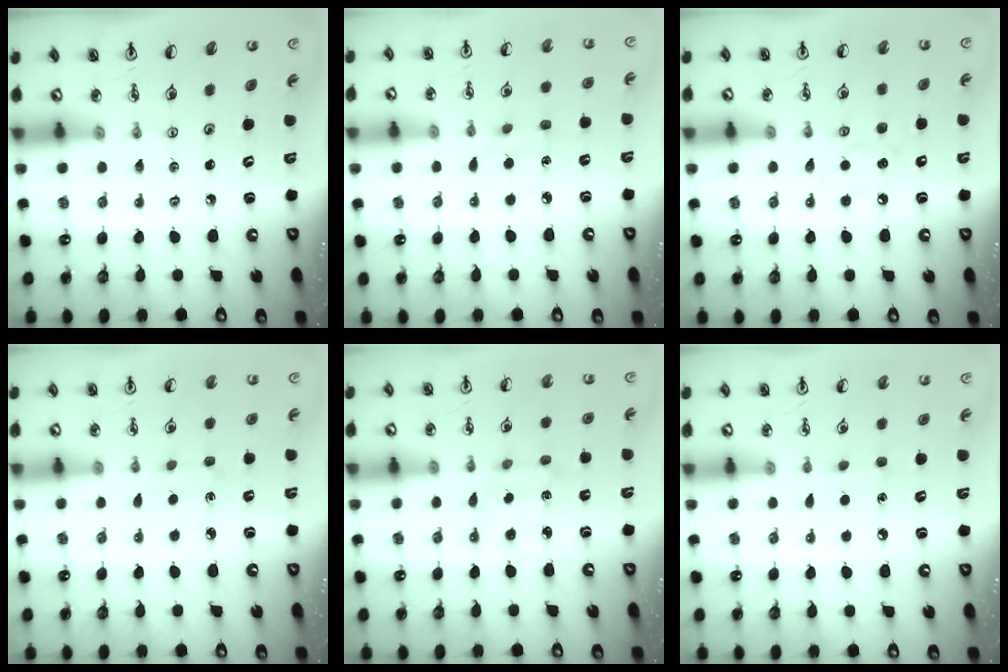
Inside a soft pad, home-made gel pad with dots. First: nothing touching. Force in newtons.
{"total": 4.5, "press": 4.4, "slide": 0.6}
{"total": 4.9, "press": 4.8, "slide": 0.8}
{"total": 3.3, "press": 3.3, "slide": 0.4}
{"total": 2.2, "press": 2.1, "slide": 0.6}
{"total": 5.4, "press": 5.3, "slide": 0.5}